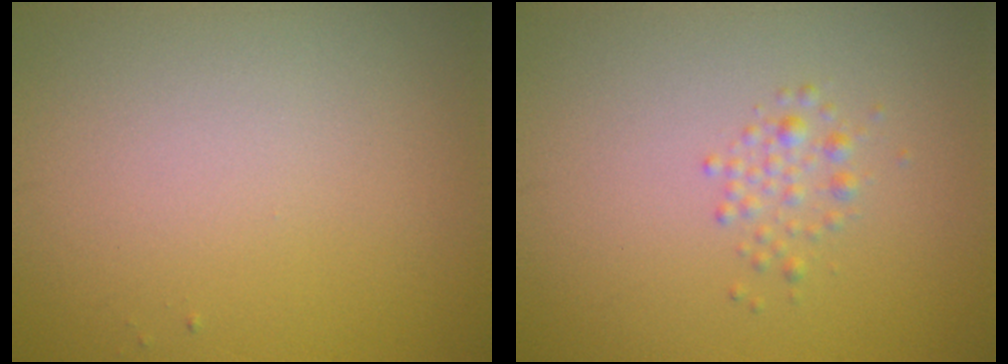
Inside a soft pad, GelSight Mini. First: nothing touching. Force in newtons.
{"total": 1.4, "press": 1.4, "slide": 0.1}